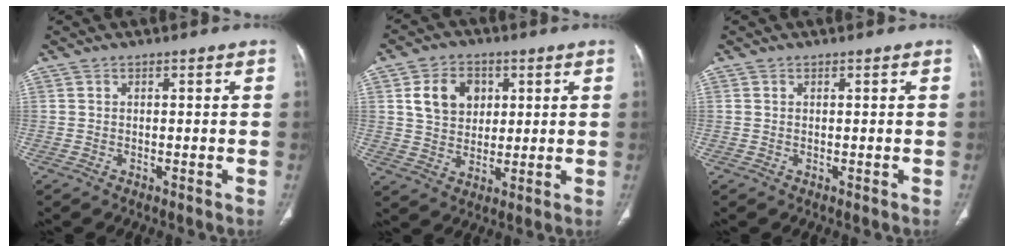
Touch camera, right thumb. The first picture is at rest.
{"total": 9.3, "force": [2.9, 7.2, 5.1], "torque": [-0.056, -0.008, 0.055]}
{"total": 0.0}